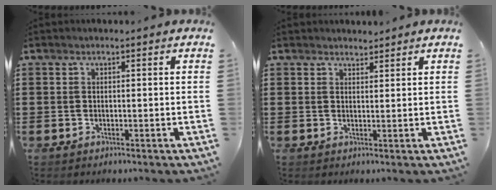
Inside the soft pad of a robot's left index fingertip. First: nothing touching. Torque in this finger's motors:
{"motor_torque": [0.59, -0.57, 0.00, -0.02]}